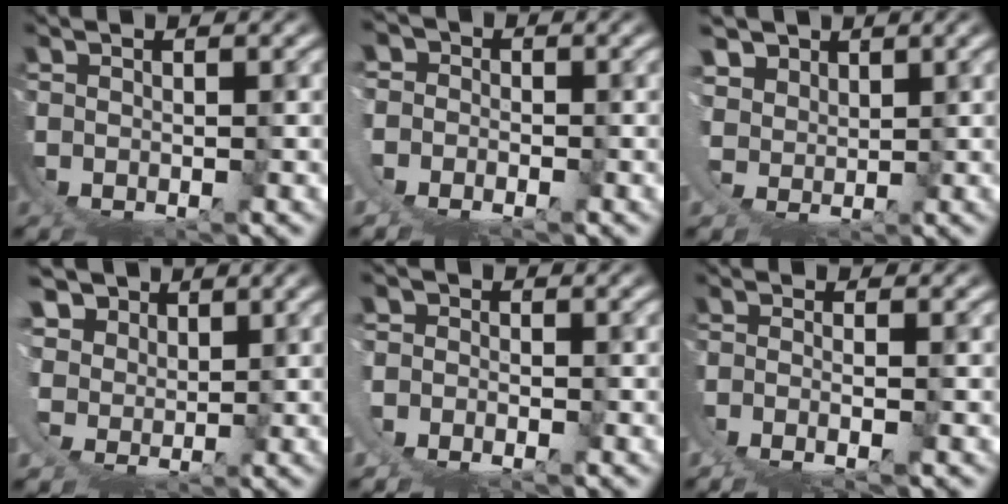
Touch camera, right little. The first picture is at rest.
{"total": 4.9, "force": [1.0, 4.5, 1.6], "torque": [-0.041, -0.004, 0.006]}
{"total": 8.1, "force": [3.6, 6.6, 3.0], "torque": [-0.097, -0.018, 0.057]}
{"total": 10.4, "force": [3.8, 8.9, 4.0], "torque": [-0.124, -0.025, 0.060]}
{"total": 3.6, "force": [-0.1, 3.5, 1.0], "torque": [-0.029, -0.006, -0.007]}
{"total": 2.8, "force": [-0.6, 0.8, 2.6], "torque": [-0.059, -0.016, 0.000]}